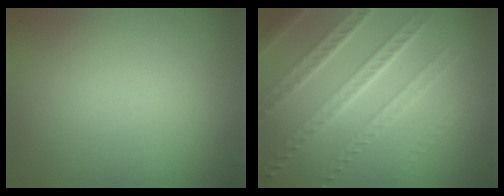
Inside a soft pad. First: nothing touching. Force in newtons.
{"total": 7.5, "press": 5.3, "slide": 5.3}